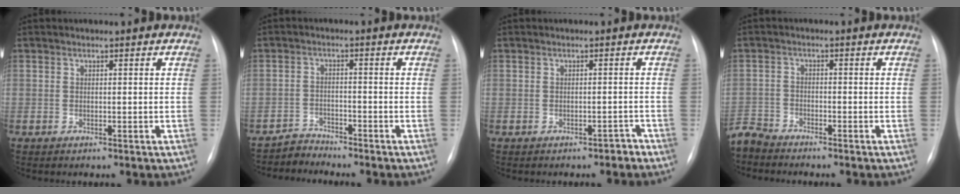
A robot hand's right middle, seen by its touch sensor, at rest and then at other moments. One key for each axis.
{"total": 2.9, "fx": -2.6, "fy": 0.0, "fz": -1.3, "tx": 0.030, "ty": -0.011, "tz": -0.049}
{"total": 1.7, "fx": -1.5, "fy": 0.7, "fz": 0.5, "tx": -0.002, "ty": 0.003, "tz": -0.017}
{"total": 4.0, "fx": -4.0, "fy": 0.3, "fz": -0.3, "tx": 0.009, "ty": -0.015, "tz": -0.080}